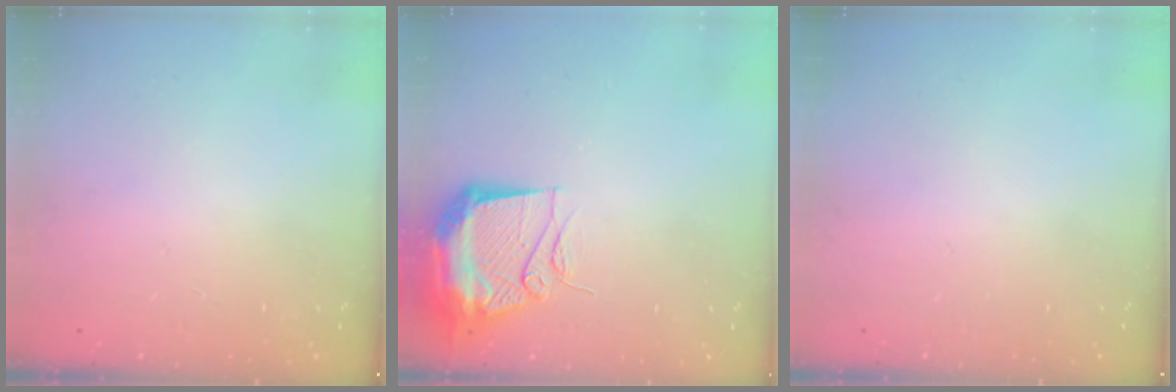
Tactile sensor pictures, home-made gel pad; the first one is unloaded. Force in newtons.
{"total": 15.0, "press": 14.9, "slide": 1.4}
{"total": 0.0}